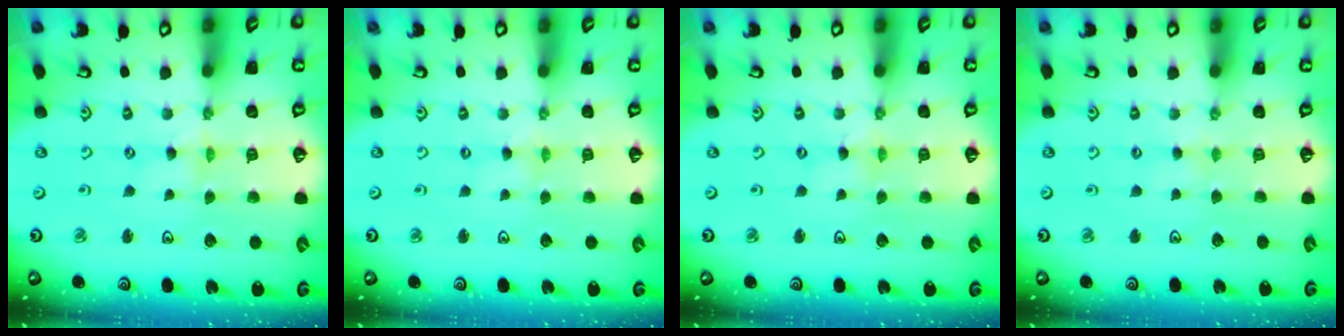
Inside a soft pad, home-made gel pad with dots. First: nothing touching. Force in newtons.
{"total": 0.0}
{"total": 1.7, "press": 1.7, "slide": 0.2}
{"total": 2.4, "press": 2.4, "slide": 0.4}